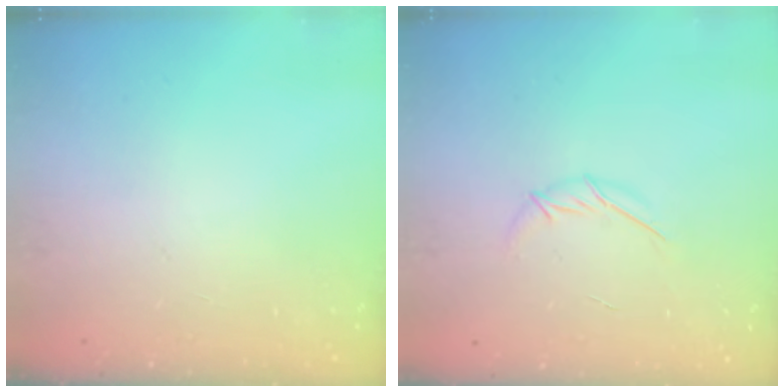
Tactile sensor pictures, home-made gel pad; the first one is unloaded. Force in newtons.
{"total": 5.7, "press": 5.7, "slide": 0.9}